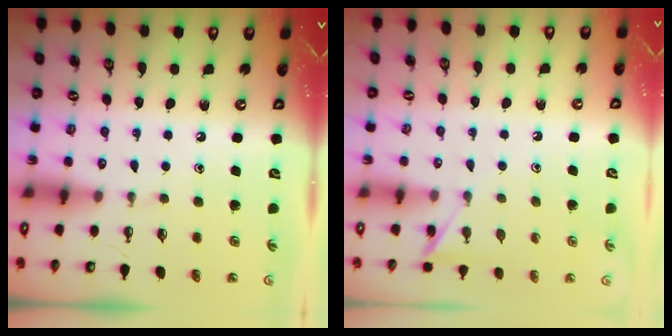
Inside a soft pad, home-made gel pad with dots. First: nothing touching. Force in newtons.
{"total": 5.4, "press": 5.3, "slide": 0.6}